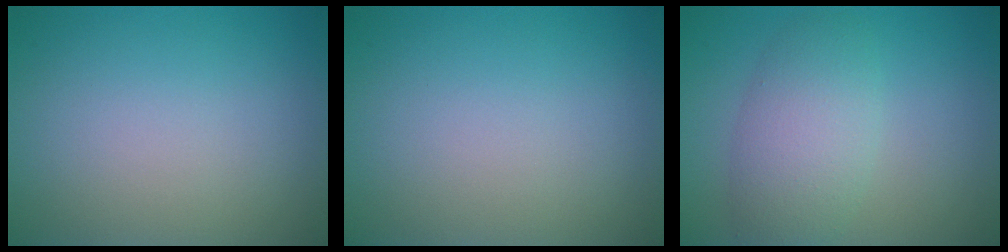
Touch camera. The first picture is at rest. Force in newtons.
{"total": 0.0}
{"total": 4.7, "press": 4.7, "slide": 0.1}